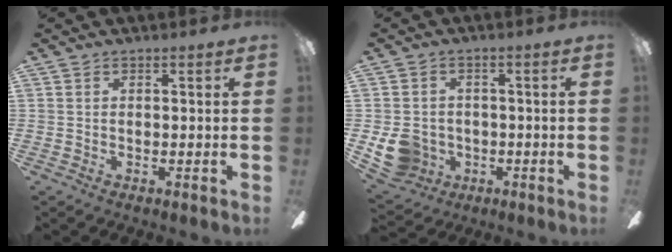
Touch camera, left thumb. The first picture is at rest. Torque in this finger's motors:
{"motor_torque": [-0.16, 0.42, 0.06, -0.09, 0.01]}